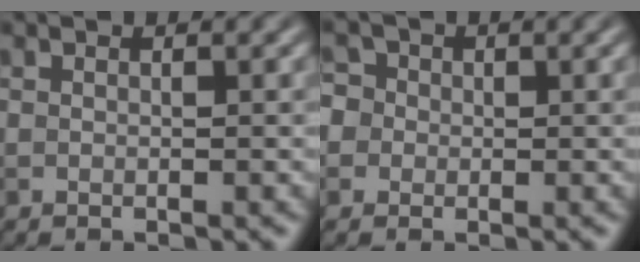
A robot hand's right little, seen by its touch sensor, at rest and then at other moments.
{"total": 4.2, "force": [0.5, 3.9, 1.5], "torque": [-0.014, 0.038, -0.017]}